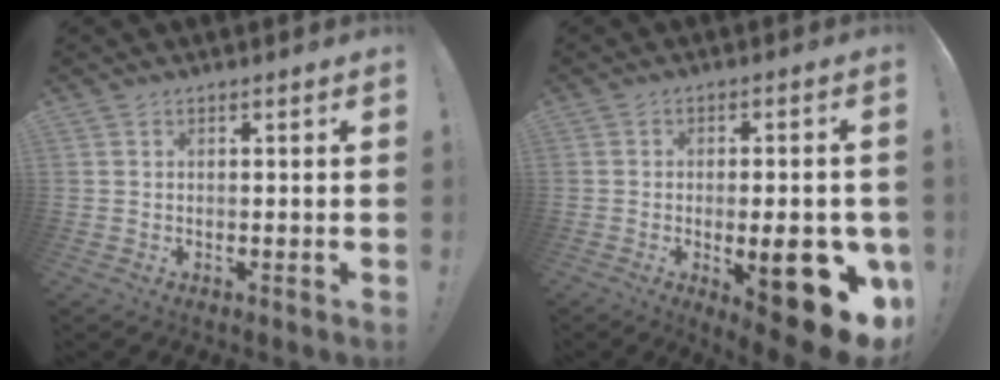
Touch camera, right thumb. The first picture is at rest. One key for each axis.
{"total": 16.5, "fx": -4.8, "fy": 6.1, "fz": 14.5, "tx": -0.154, "ty": 0.016, "tz": -0.057}